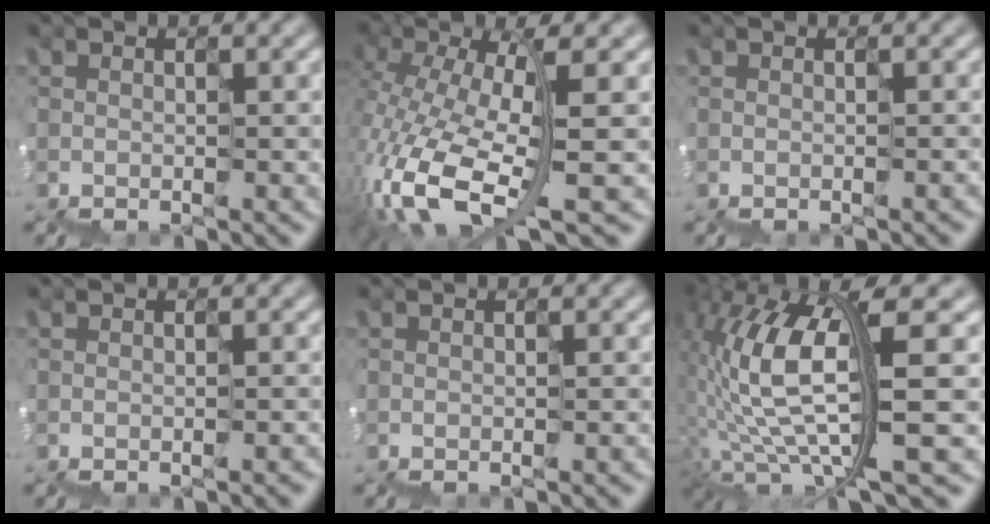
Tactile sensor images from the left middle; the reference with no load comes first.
{"total": 7.7, "force": [-3.2, 2.3, 6.6], "torque": [-0.170, 0.000, -0.058]}
{"total": 0.9, "force": [-0.8, 0.1, 0.5], "torque": [0.000, -0.006, -0.004]}
{"total": 1.4, "force": [-1.0, 0.3, 0.9], "torque": [0.000, -0.006, -0.005]}
{"total": 0.6, "force": [-0.5, 0.0, 0.3], "torque": [-0.001, -0.004, -0.003]}
{"total": 6.9, "force": [1.9, 1.6, 6.5], "torque": [-0.148, 0.003, 0.037]}